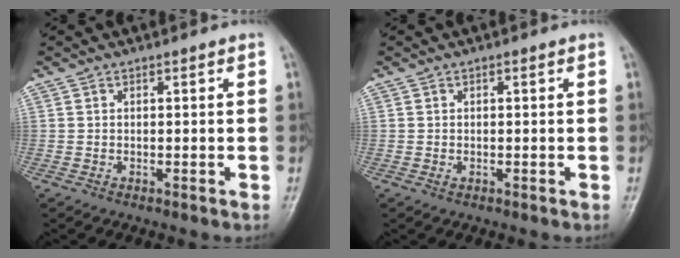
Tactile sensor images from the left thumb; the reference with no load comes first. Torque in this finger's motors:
{"motor_torque": [-0.10, -0.09, -0.06, -0.06, 0.00]}